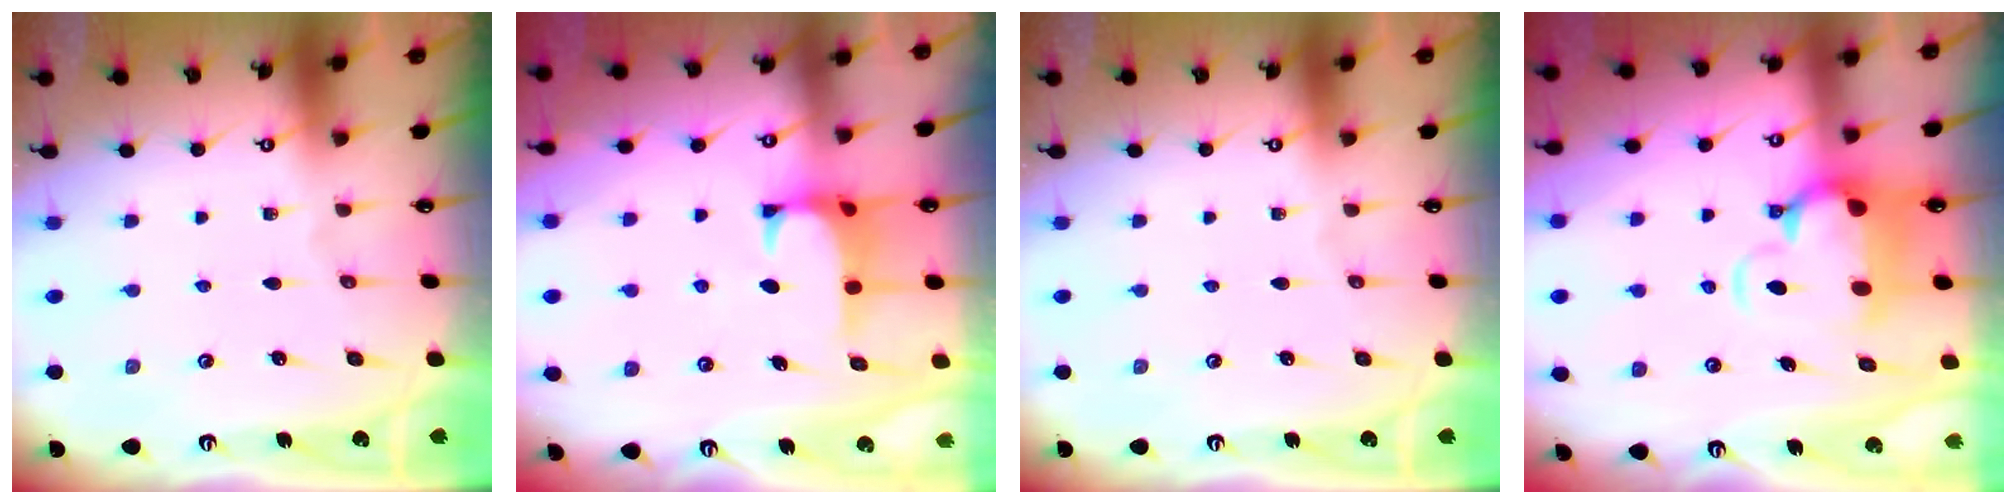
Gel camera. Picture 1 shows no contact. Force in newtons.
{"total": 1.2, "press": 1.1, "slide": 0.6}
{"total": 0.0}
{"total": 4.3, "press": 3.6, "slide": 2.2}